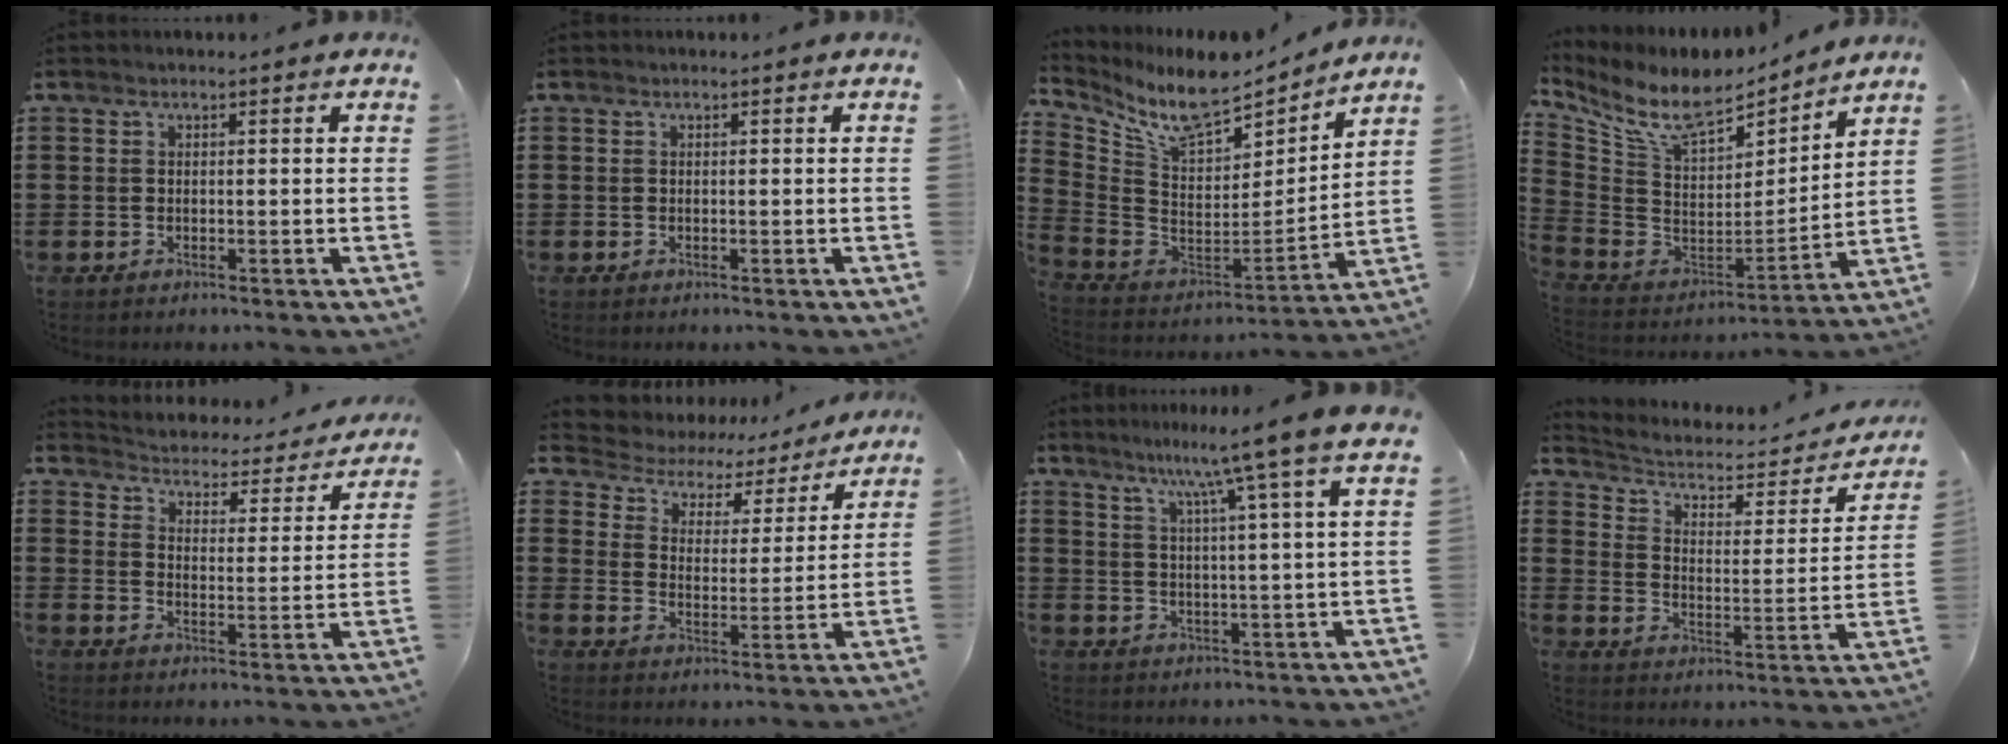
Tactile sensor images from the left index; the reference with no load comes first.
{"total": 0.0}
{"total": 9.4, "force": [7.8, 2.7, 4.5], "torque": [-0.118, -0.060, 0.135]}
{"total": 9.7, "force": [8.0, 3.0, 4.7], "torque": [-0.133, -0.056, 0.139]}
{"total": 2.7, "force": [2.7, 0.4, 0.1], "torque": [-0.024, -0.029, 0.036]}
{"total": 3.3, "force": [2.9, 1.6, 0.4], "torque": [-0.032, -0.026, 0.040]}
{"total": 8.1, "force": [6.1, -1.9, 4.9], "torque": [-0.107, -0.031, 0.095]}
{"total": 3.7, "force": [2.3, 2.0, 2.1], "torque": [-0.056, -0.014, 0.031]}